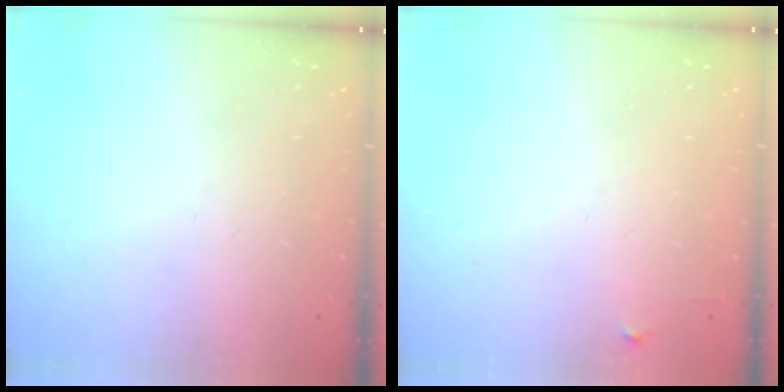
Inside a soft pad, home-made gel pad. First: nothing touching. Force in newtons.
{"total": 4.8, "press": 4.8, "slide": 0.7}